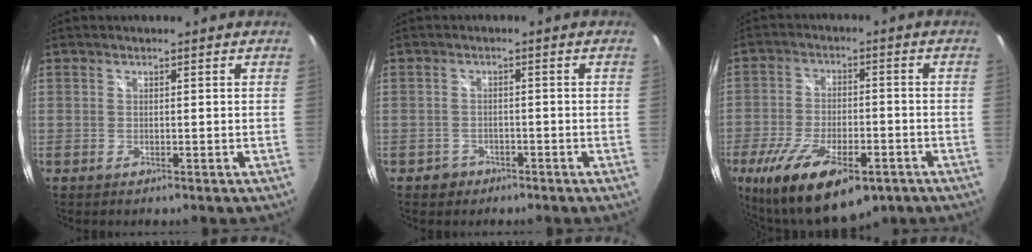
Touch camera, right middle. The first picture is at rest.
{"total": 2.7, "force": [-1.7, 2.1, 0.3], "torque": [-0.014, 0.003, -0.025]}
{"total": 19.1, "force": [-10.8, 7.8, 13.7], "torque": [-0.274, -0.047, -0.169]}